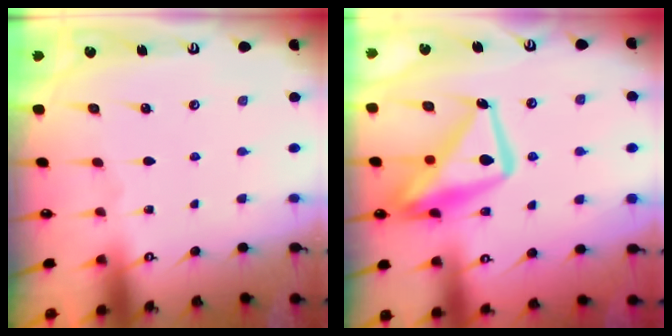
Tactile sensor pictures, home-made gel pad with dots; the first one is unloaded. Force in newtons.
{"total": 15.8, "press": 15.7, "slide": 1.6}